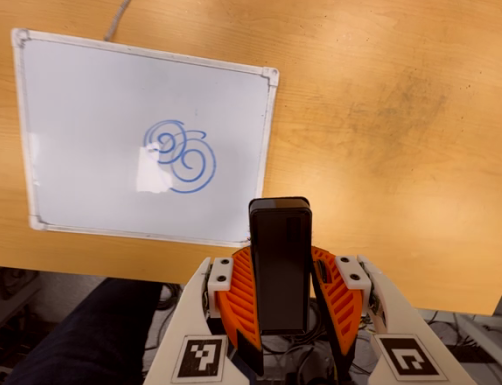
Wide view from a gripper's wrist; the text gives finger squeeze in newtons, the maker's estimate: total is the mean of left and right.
{"total": 6.6, "left": 6.1, "right": 7.1}